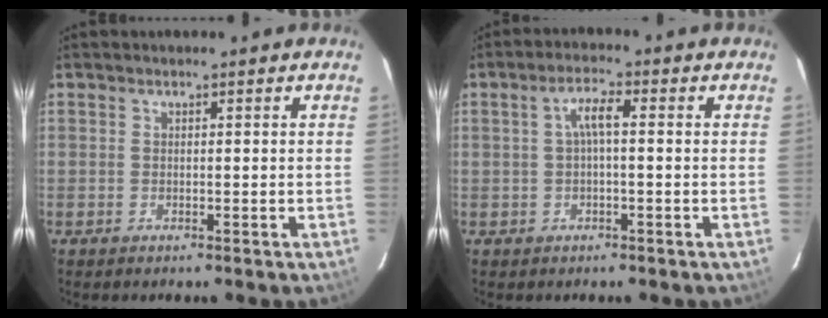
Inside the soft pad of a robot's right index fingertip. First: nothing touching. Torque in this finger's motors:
{"motor_torque": [0.69, 0.19, 0.29, 0.09]}